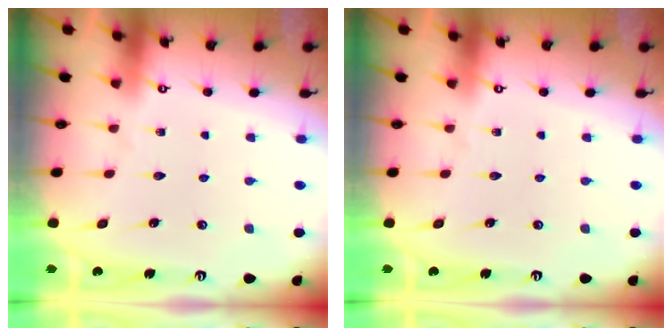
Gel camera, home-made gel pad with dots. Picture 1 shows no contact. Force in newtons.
{"total": 0.0}